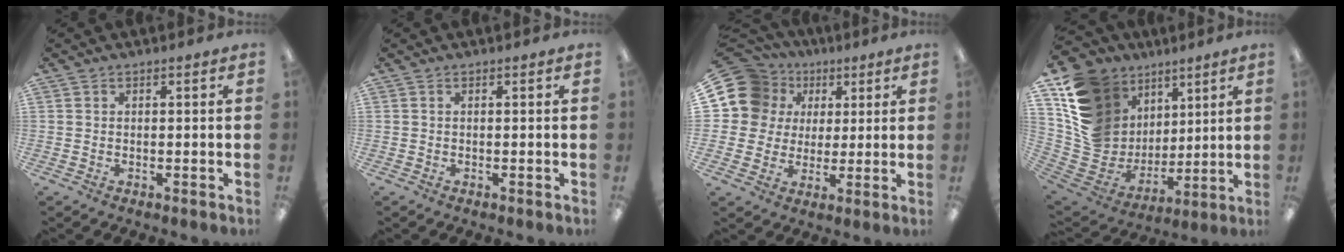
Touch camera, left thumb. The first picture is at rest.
{"total": 0.0}
{"total": 13.7, "force": [4.6, 12.1, 4.2], "torque": [-0.092, -0.013, 0.093]}
{"total": 16.7, "force": [7.5, 13.8, 5.6], "torque": [-0.115, -0.052, 0.169]}